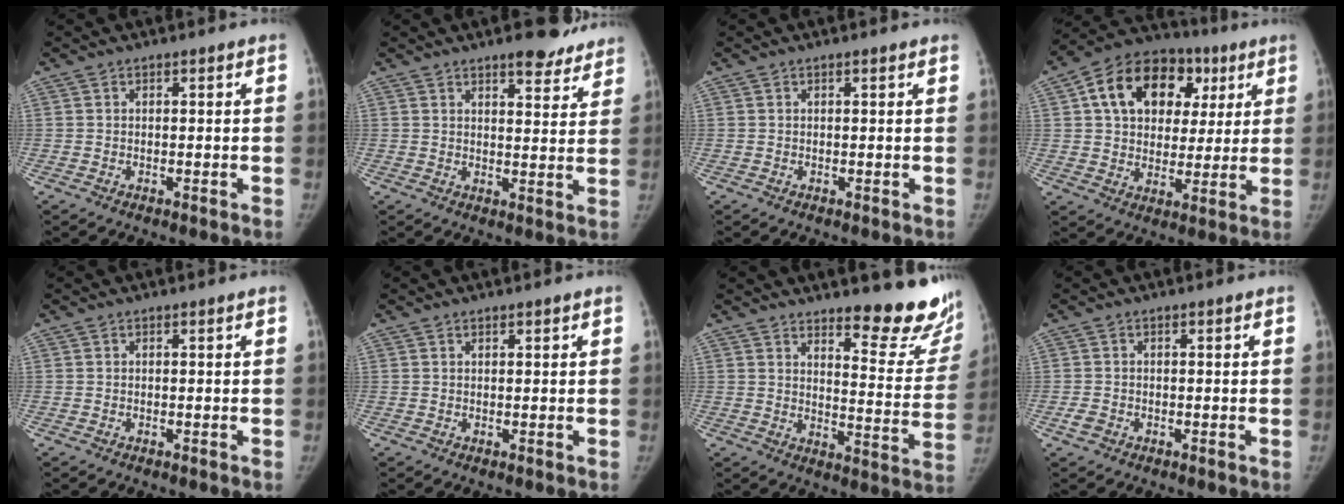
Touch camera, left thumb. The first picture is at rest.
{"total": 8.9, "force": [7.1, 3.1, 4.4], "torque": [-0.023, -0.040, 0.087]}
{"total": 0.9, "force": [0.7, 0.2, 0.5], "torque": [-0.006, 0.001, 0.008]}
{"total": 19.7, "force": [6.6, 14.3, 11.9], "torque": [-0.155, 0.018, 0.102]}
{"total": 0.0}
{"total": 0.6, "force": [0.5, 0.3, 0.3], "torque": [0.000, -0.002, 0.008]}
{"total": 16.9, "force": [13.0, 4.4, 9.8], "torque": [-0.080, -0.119, 0.162]}
{"total": 1.7, "force": [-1.0, 1.3, 0.6], "torque": [-0.008, 0.002, -0.016]}